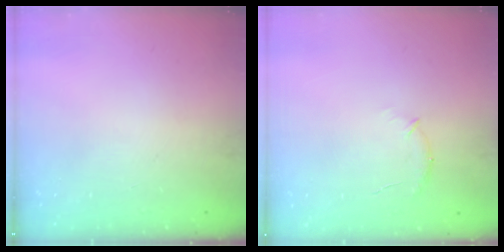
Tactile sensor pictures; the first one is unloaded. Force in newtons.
{"total": 6.9, "press": 6.7, "slide": 1.8}